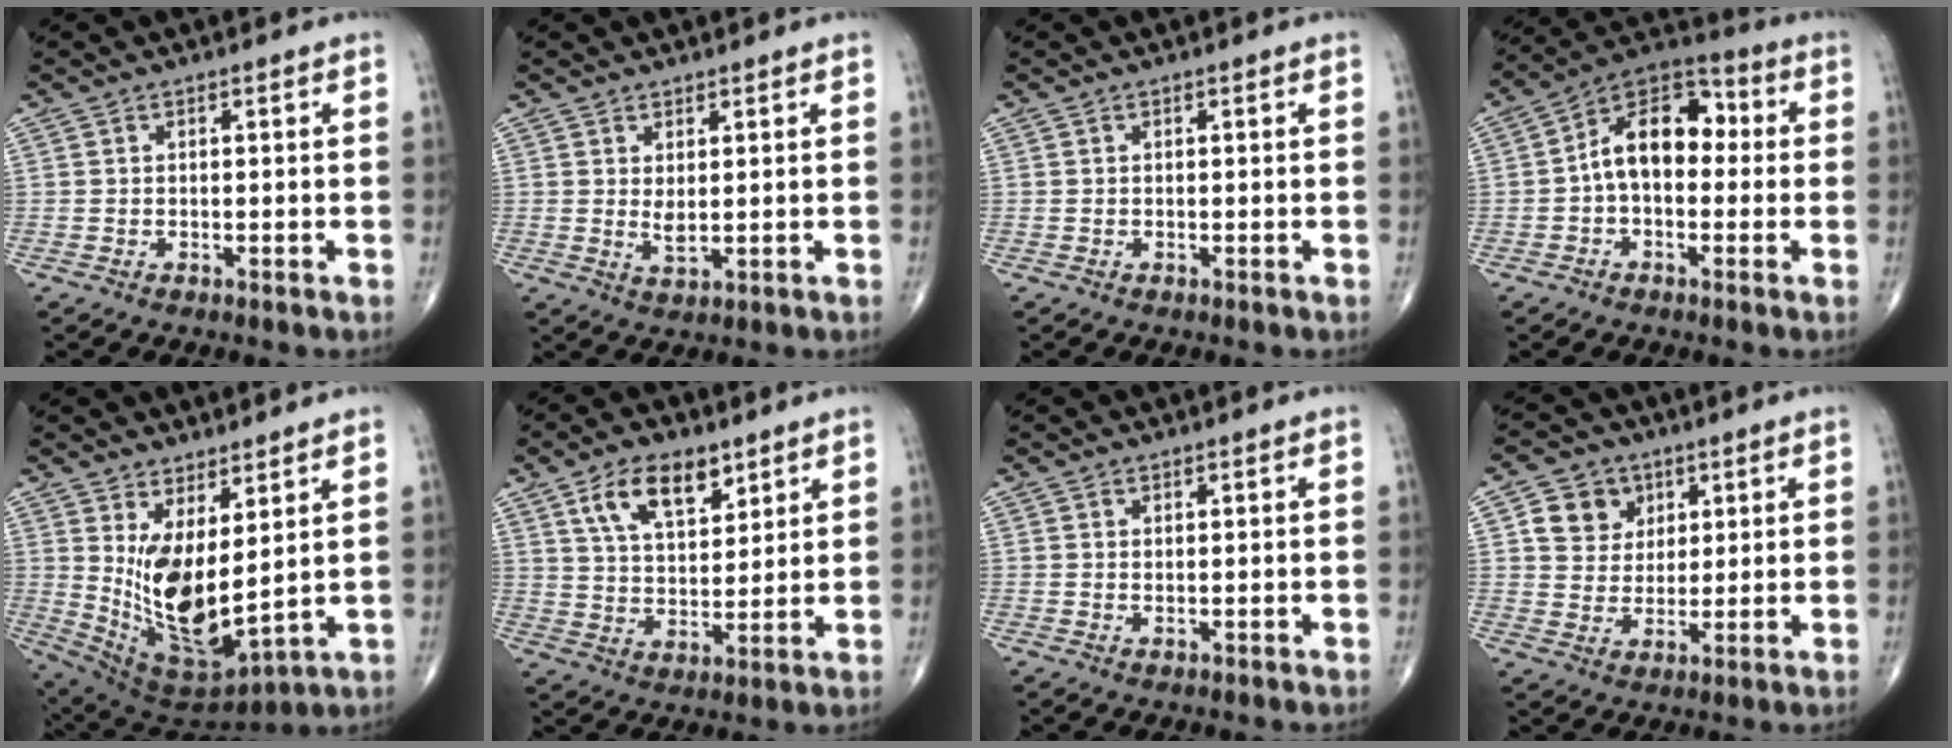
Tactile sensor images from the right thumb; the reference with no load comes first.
{"total": 2.6, "force": [0.6, 1.1, 2.2], "torque": [-0.039, -0.012, 0.016]}
{"total": 0.0}
{"total": 12.7, "force": [0.1, 8.1, 9.8], "torque": [-0.133, 0.042, -0.014]}
{"total": 14.4, "force": [3.6, 5.9, 12.6], "torque": [-0.227, -0.050, 0.092]}
{"total": 11.2, "force": [6.2, 5.8, 7.3], "torque": [-0.109, -0.029, 0.117]}
{"total": 0.6, "force": [0.3, 0.2, 0.5], "torque": [-0.009, -0.004, 0.006]}
{"total": 7.7, "force": [3.1, 6.6, 2.4], "torque": [-0.011, -0.010, 0.055]}